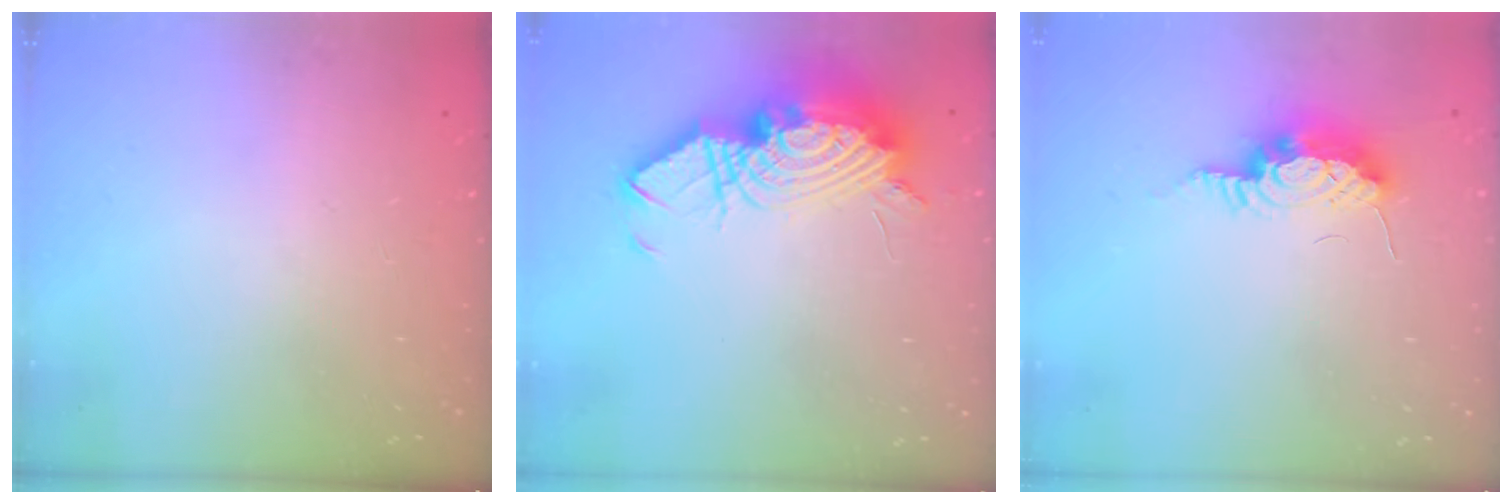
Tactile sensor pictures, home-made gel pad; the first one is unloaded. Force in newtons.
{"total": 20.7, "press": 20.6, "slide": 2.4}
{"total": 12.9, "press": 10.5, "slide": 7.5}